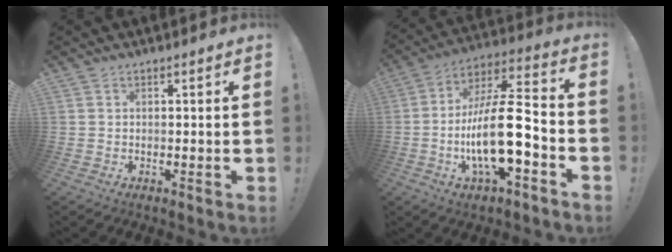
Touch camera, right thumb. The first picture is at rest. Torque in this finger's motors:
{"motor_torque": [0.65, 0.92, 1.92, -0.85, 0.26]}